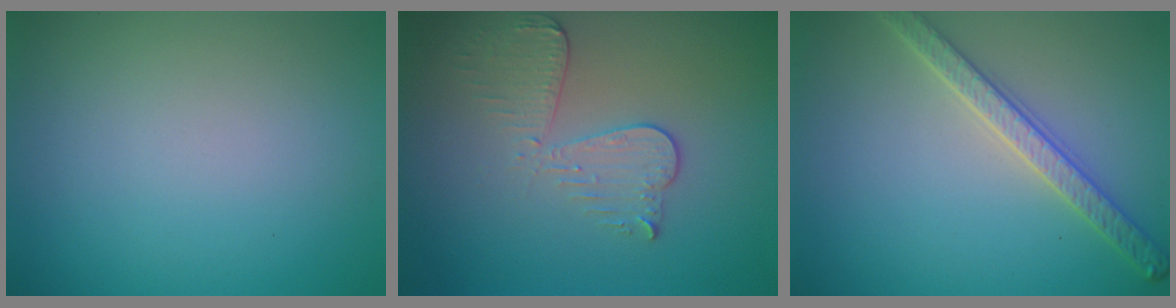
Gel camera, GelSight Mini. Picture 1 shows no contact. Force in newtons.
{"total": 3.3, "press": 3.0, "slide": 1.5}
{"total": 3.6, "press": 3.2, "slide": 1.6}